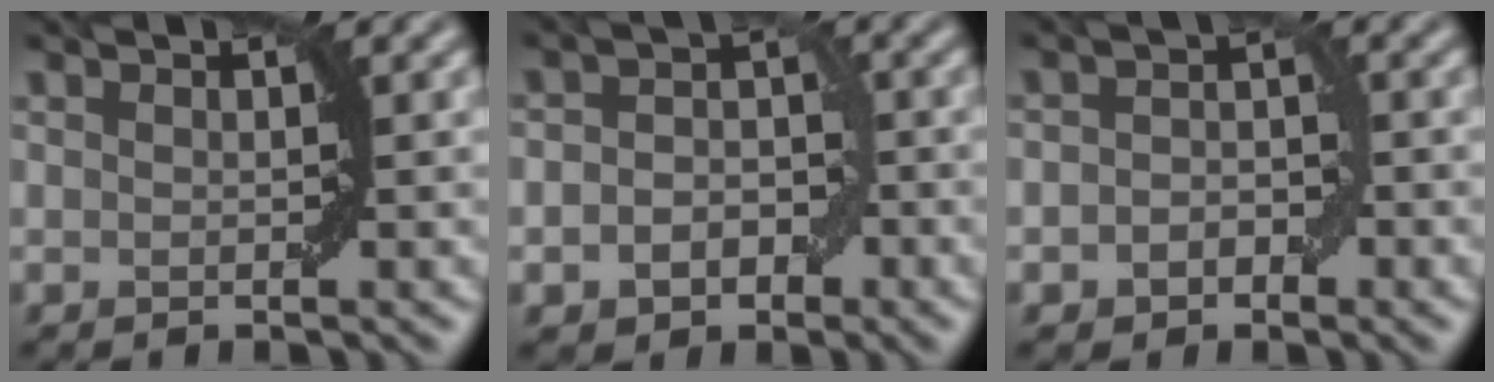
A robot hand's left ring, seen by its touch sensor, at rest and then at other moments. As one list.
[{"total": 4.3, "force": [-1.5, 3.2, 2.5], "torque": [-0.021, -0.002, -0.033]}, {"total": 2.5, "force": [-0.9, 1.8, 1.4], "torque": [-0.019, 0.003, -0.019]}]